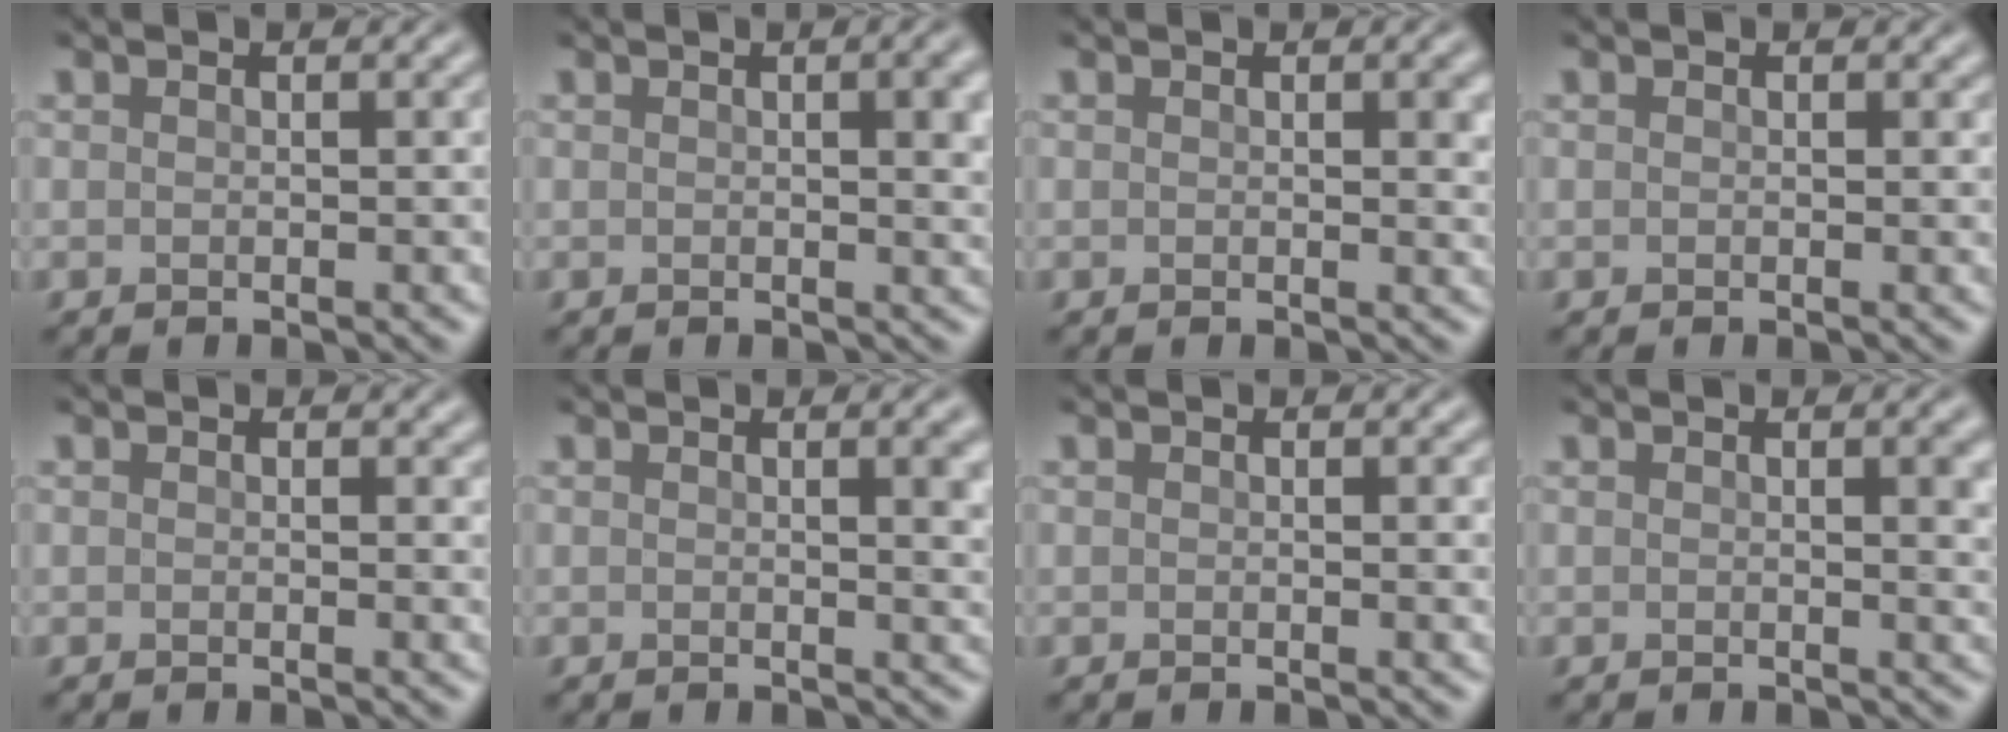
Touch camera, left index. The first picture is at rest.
{"total": 3.6, "force": [0.7, 1.1, 3.4], "torque": [-0.034, 0.007, 0.007]}
{"total": 1.9, "force": [0.5, 0.5, 1.8], "torque": [-0.014, 0.000, 0.006]}
{"total": 0.0}
{"total": 0.5, "force": [0.3, 0.3, 0.4], "torque": [-0.002, -0.004, 0.002]}
{"total": 3.3, "force": [0.8, 1.1, 3.0], "torque": [-0.022, 0.003, 0.008]}
{"total": 0.7, "force": [0.1, 0.2, 0.7], "torque": [-0.004, -0.001, -0.001]}
{"total": 2.7, "force": [0.6, 0.9, 2.5], "torque": [-0.019, 0.002, 0.006]}